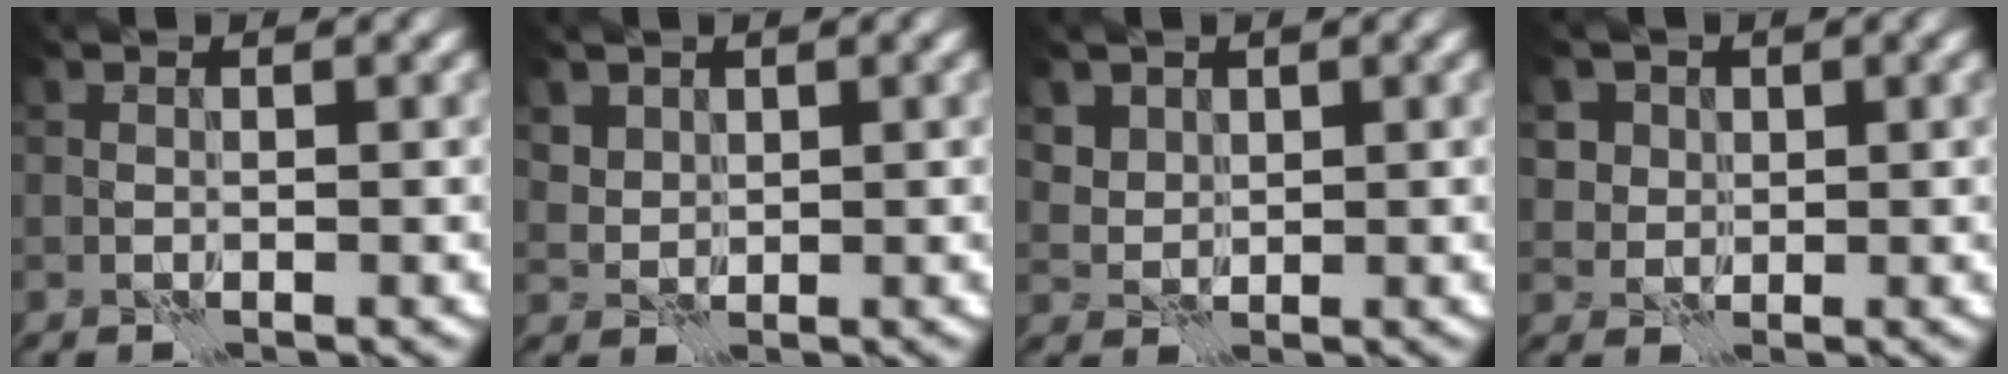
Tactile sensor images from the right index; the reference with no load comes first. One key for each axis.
{"total": 2.4, "fx": 1.6, "fy": 1.6, "fz": 0.8, "tx": -0.043, "ty": -0.005, "tz": 0.050}
{"total": 3.3, "fx": 2.0, "fy": 2.3, "fz": 1.2, "tx": -0.052, "ty": -0.005, "tz": 0.053}
{"total": 3.7, "fx": 1.4, "fy": 3.2, "fz": 1.2, "tx": -0.033, "ty": 0.000, "tz": 0.021}